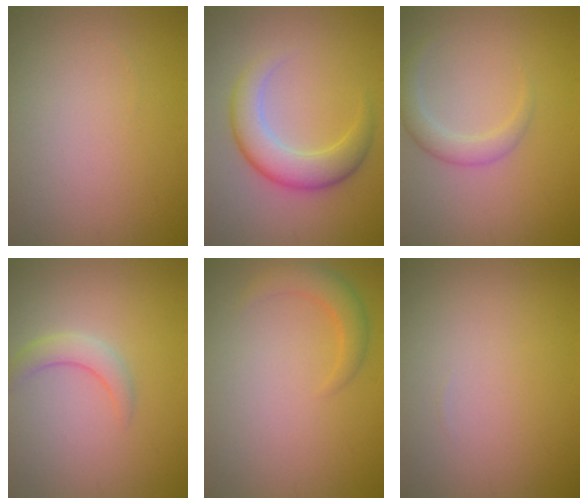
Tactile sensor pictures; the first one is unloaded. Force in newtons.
{"total": 4.6, "press": 4.6, "slide": 0.2}
{"total": 2.4, "press": 2.4, "slide": 0.1}
{"total": 2.1, "press": 2.1, "slide": 0.3}
{"total": 2.4, "press": 2.4, "slide": 0.2}
{"total": 0.0}